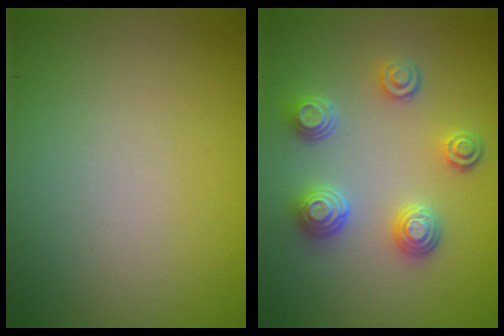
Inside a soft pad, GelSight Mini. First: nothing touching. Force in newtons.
{"total": 3.7, "press": 3.2, "slide": 1.8}